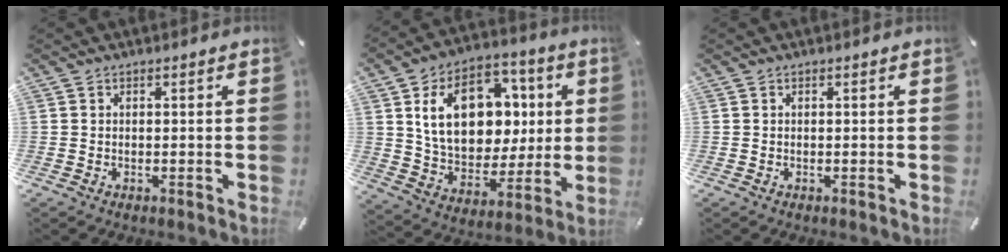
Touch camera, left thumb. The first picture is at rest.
{"total": 18.8, "force": [4.3, 14.2, 11.6], "torque": [-0.193, -0.006, 0.085]}
{"total": 0.0}